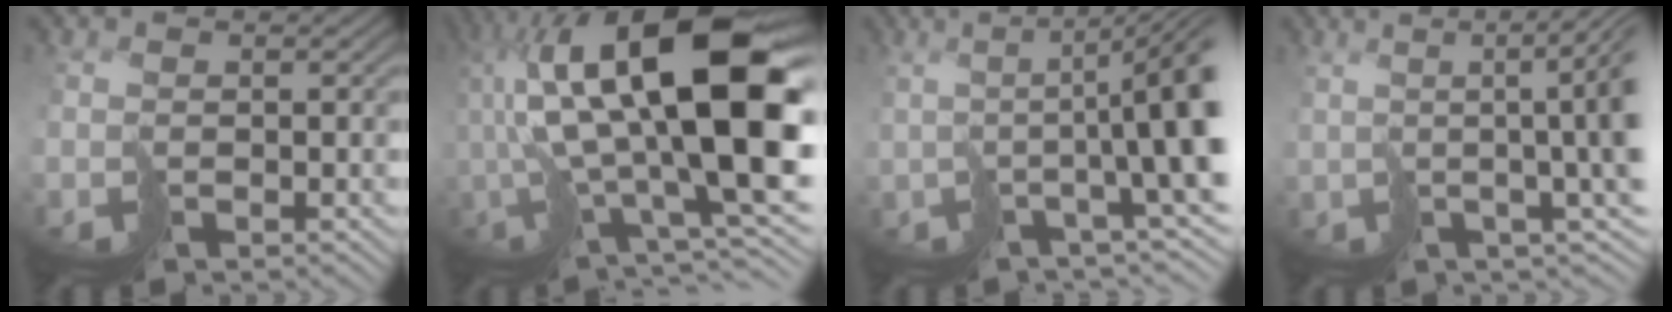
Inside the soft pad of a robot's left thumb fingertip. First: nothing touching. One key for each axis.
{"total": 20.3, "fx": 3.8, "fy": 7.3, "fz": 18.5, "tx": -0.317, "ty": 0.011, "tz": 0.081}
{"total": 11.5, "fx": 1.0, "fy": 1.6, "fz": 11.4, "tx": -0.155, "ty": 0.011, "tz": 0.034}
{"total": 9.8, "fx": 1.9, "fy": 1.2, "fz": 9.6, "tx": -0.134, "ty": 0.014, "tz": 0.043}